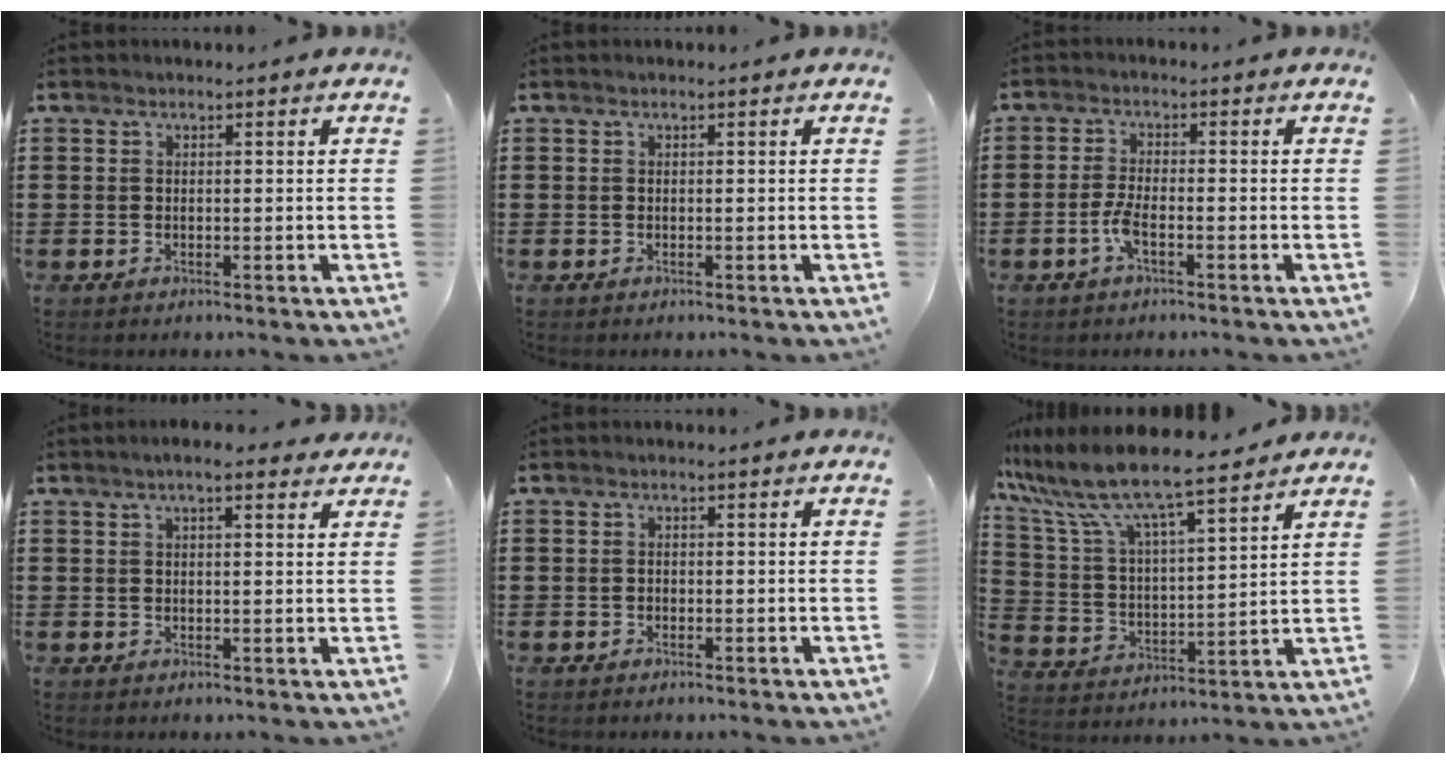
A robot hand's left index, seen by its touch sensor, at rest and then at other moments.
{"total": 0.0}
{"total": 3.4, "force": [-1.6, 0.9, 2.9], "torque": [-0.078, -0.006, -0.036]}
{"total": 3.1, "force": [2.2, 0.5, 2.1], "torque": [-0.045, 0.006, 0.039]}
{"total": 0.5, "force": [-0.3, 0.4, 0.2], "torque": [-0.007, 0.001, -0.006]}
{"total": 9.1, "force": [8.1, 0.7, 4.2], "torque": [-0.115, -0.048, 0.136]}